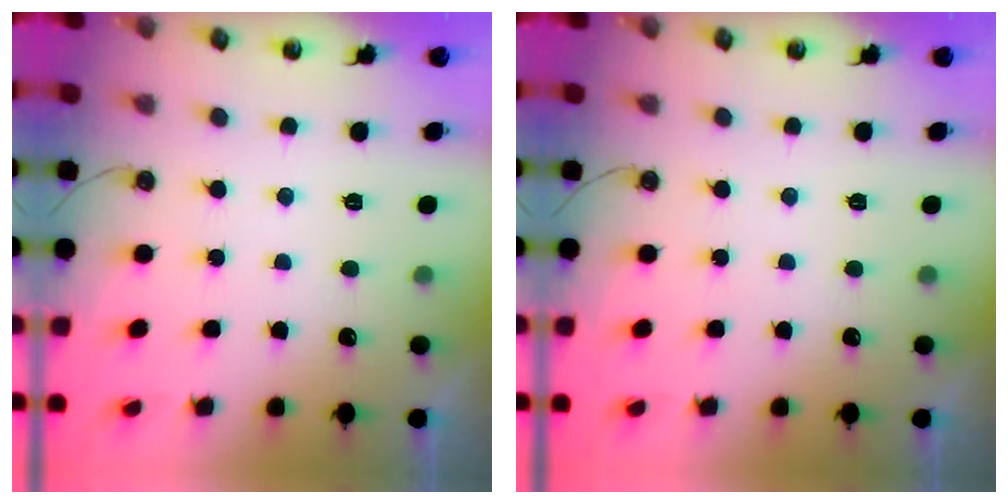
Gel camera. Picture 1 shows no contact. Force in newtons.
{"total": 0.0}